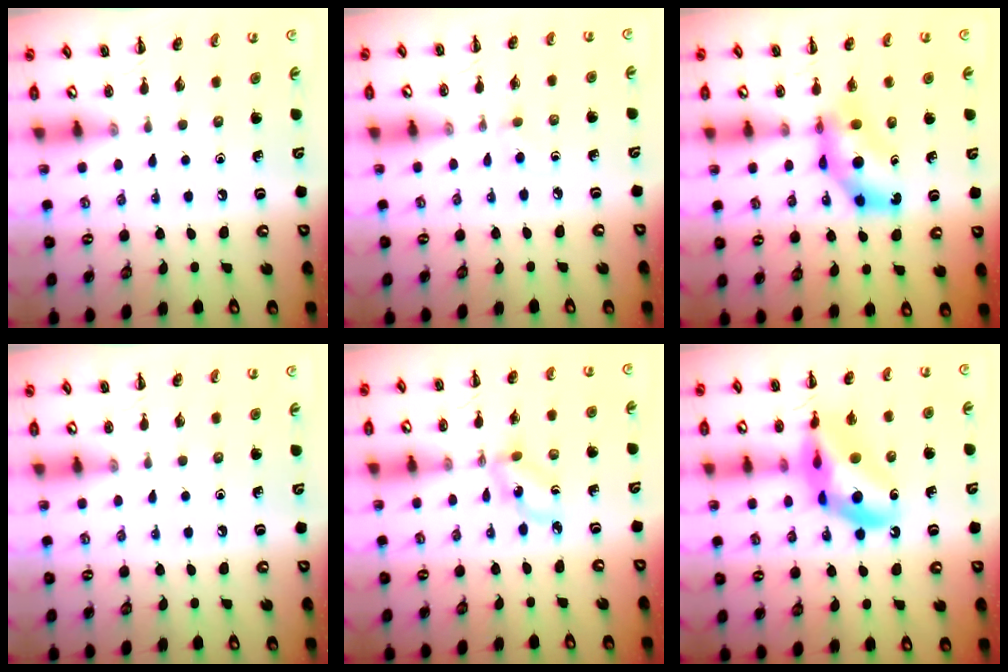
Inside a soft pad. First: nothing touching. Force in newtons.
{"total": 2.0, "press": 1.8, "slide": 0.9}
{"total": 7.1, "press": 7.0, "slide": 1.0}
{"total": 0.0}
{"total": 3.2, "press": 3.1, "slide": 0.7}
{"total": 14.0, "press": 13.5, "slide": 3.6}